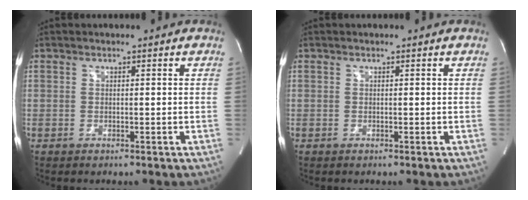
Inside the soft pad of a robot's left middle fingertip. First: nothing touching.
{"total": 0.0}